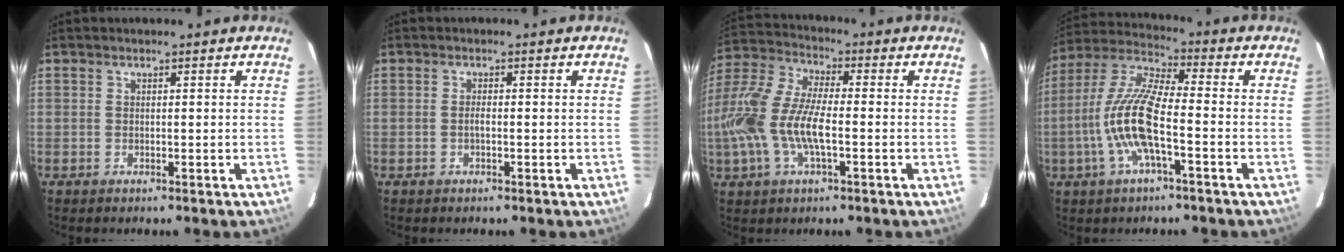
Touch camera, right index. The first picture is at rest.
{"total": 1.2, "force": [-0.4, 0.3, 1.1], "torque": [-0.021, -0.001, -0.008]}
{"total": 16.4, "force": [-3.1, 6.2, 14.9], "torque": [-0.318, 0.000, -0.068]}
{"total": 13.1, "force": [-3.7, 2.8, 12.3], "torque": [-0.256, -0.002, -0.076]}